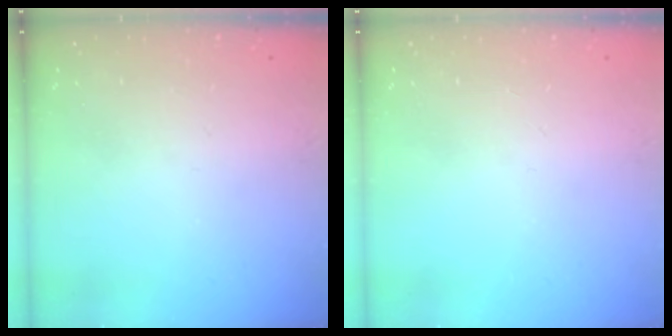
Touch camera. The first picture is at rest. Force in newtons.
{"total": 0.0}